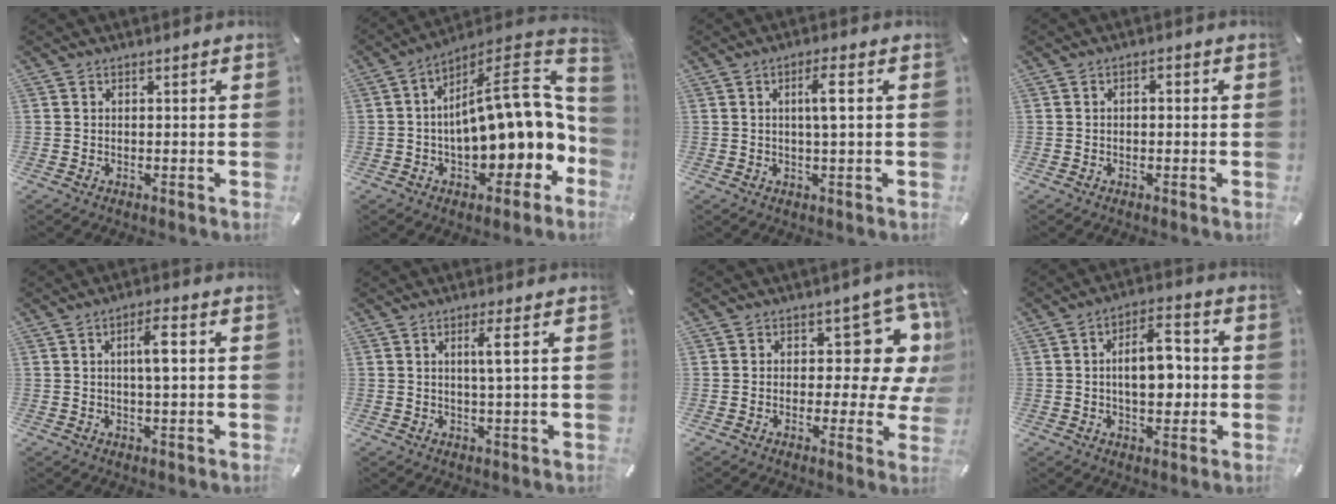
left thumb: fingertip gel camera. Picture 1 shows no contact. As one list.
[{"total": 17.8, "force": [-0.1, 10.3, 14.6], "torque": [-0.160, -0.028, 0.002]}, {"total": 5.1, "force": [0.6, 0.7, 5.0], "torque": [-0.088, 0.001, 0.004]}, {"total": 1.3, "force": [-0.4, 0.8, 0.9], "torque": [-0.019, 0.006, -0.010]}, {"total": 5.8, "force": [0.7, 1.4, 5.5], "torque": [-0.099, 0.005, 0.005]}, {"total": 4.3, "force": [0.9, 0.1, 4.2], "torque": [-0.073, -0.006, 0.008]}, {"total": 11.7, "force": [5.0, 6.5, 8.4], "torque": [-0.090, -0.053, 0.085]}, {"total": 10.7, "force": [-0.3, 6.3, 8.6], "torque": [-0.122, 0.004, -0.011]}]